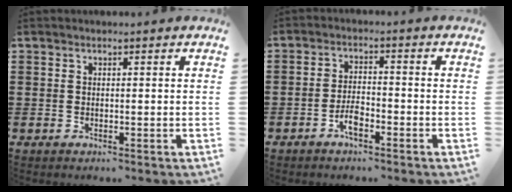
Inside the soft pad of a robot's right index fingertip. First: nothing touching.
{"total": 3.5, "force": [-2.0, 1.2, 2.6], "torque": [-0.060, 0.001, -0.042]}